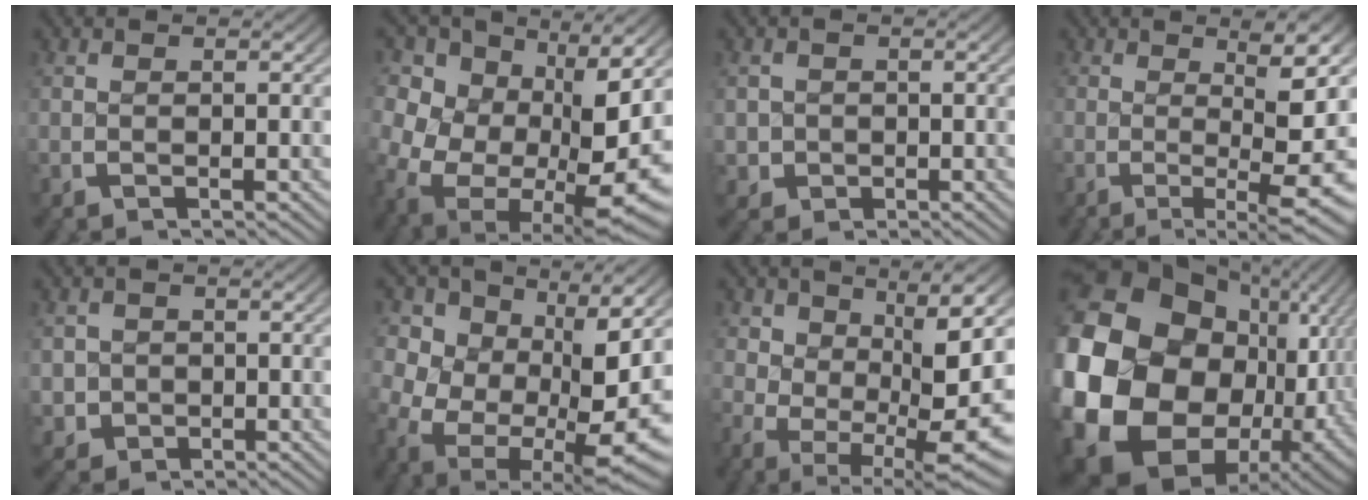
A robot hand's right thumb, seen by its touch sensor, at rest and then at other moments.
{"total": 15.9, "force": [-2.4, 11.8, 10.5], "torque": [-0.248, -0.087, -0.005]}
{"total": 2.6, "force": [-0.6, 2.5, 0.7], "torque": [-0.022, -0.019, -0.002]}
{"total": 7.8, "force": [-1.6, 2.5, 7.2], "torque": [-0.109, -0.025, -0.014]}
{"total": 3.9, "force": [-0.8, 3.6, 1.3], "torque": [-0.037, -0.026, -0.001]}
{"total": 14.1, "force": [-2.1, 10.2, 9.5], "torque": [-0.213, -0.076, -0.003]}
{"total": 9.3, "force": [-1.3, 5.0, 7.8], "torque": [-0.129, -0.049, 0.009]}
{"total": 28.3, "force": [-2.5, 20.3, 19.5], "torque": [-0.397, -0.083, -0.008]}